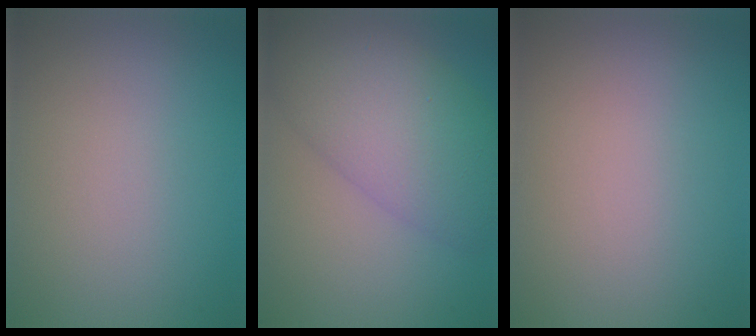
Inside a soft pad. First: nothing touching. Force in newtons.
{"total": 8.2, "press": 8.2, "slide": 0.2}
{"total": 0.0}